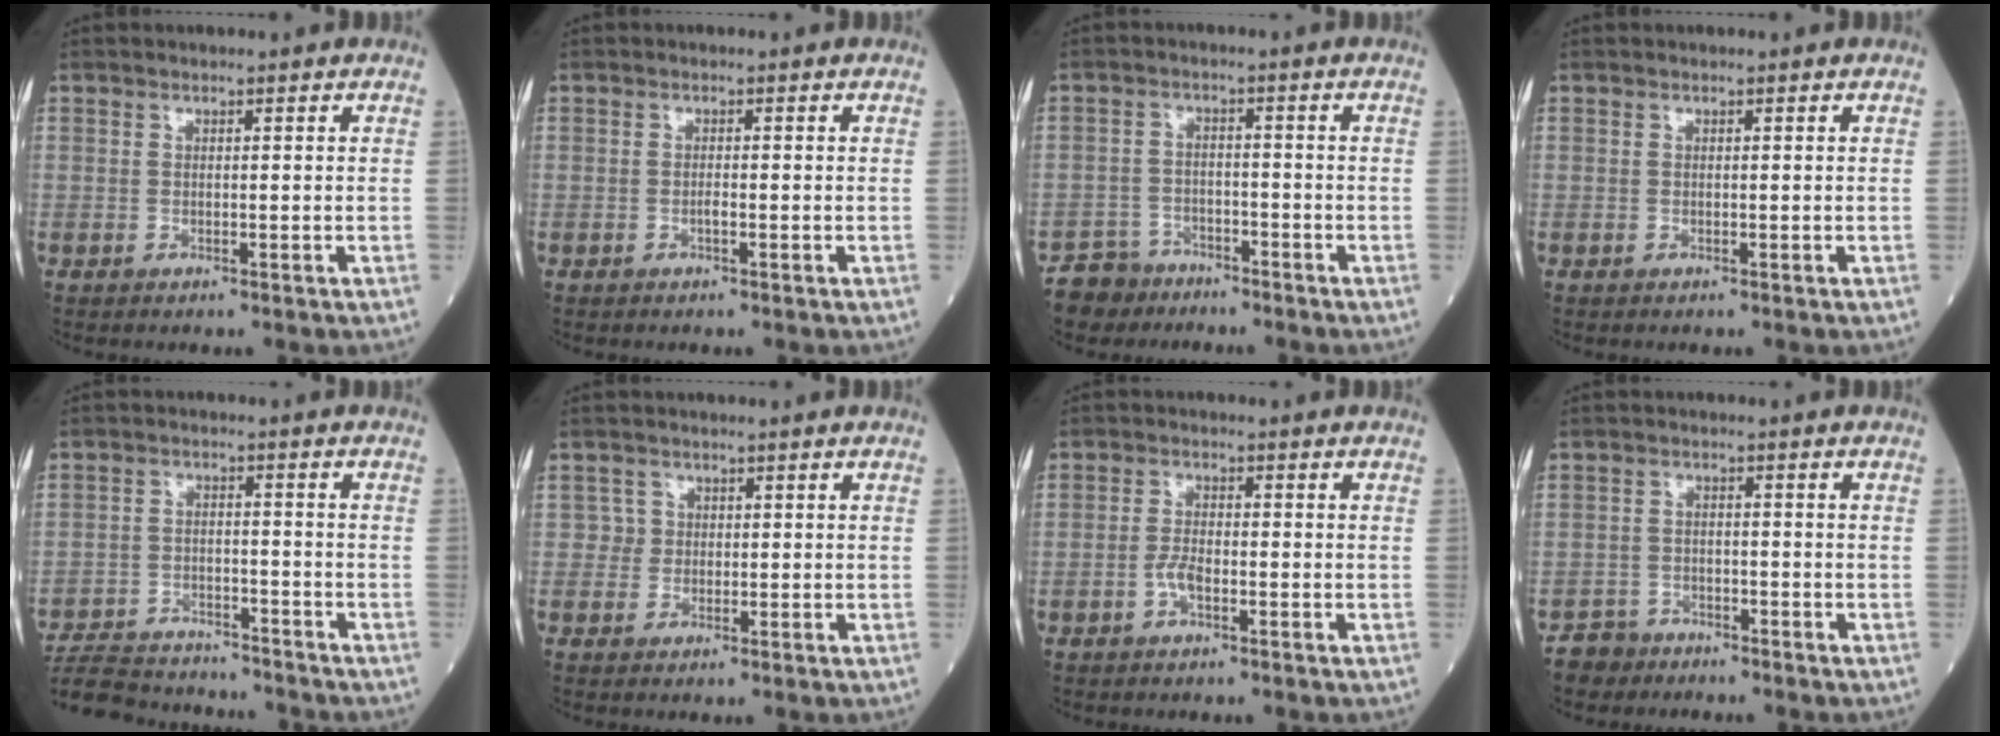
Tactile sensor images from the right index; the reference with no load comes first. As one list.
[{"total": 0.8, "force": [-0.3, 0.0, 0.8], "torque": [-0.018, 0.000, -0.006]}, {"total": 4.8, "force": [-4.0, 2.6, -0.4], "torque": [0.008, 0.001, -0.078]}, {"total": 0.0}, {"total": 14.5, "force": [-13.6, 3.3, 3.8], "torque": [-0.074, 0.010, -0.204]}, {"total": 1.6, "force": [0.2, 1.6, -0.1], "torque": [0.014, 0.004, -0.004]}, {"total": 2.5, "force": [-1.1, 0.8, 2.0], "torque": [-0.041, 0.003, -0.024]}, {"total": 3.1, "force": [-2.7, 1.6, -0.6], "torque": [0.007, 0.004, -0.049]}]